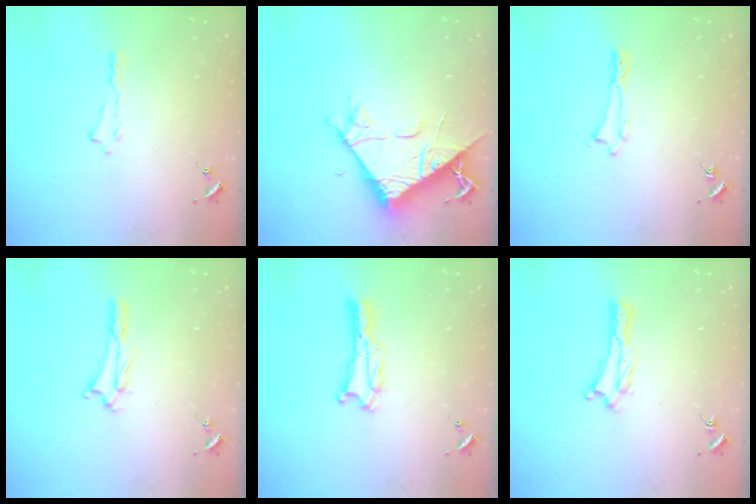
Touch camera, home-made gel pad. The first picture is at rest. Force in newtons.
{"total": 8.4, "press": 8.3, "slide": 0.8}
{"total": 0.0}
{"total": 1.8, "press": 1.8, "slide": 0.1}
{"total": 0.7, "press": 0.7, "slide": 0.1}
{"total": 0.0}